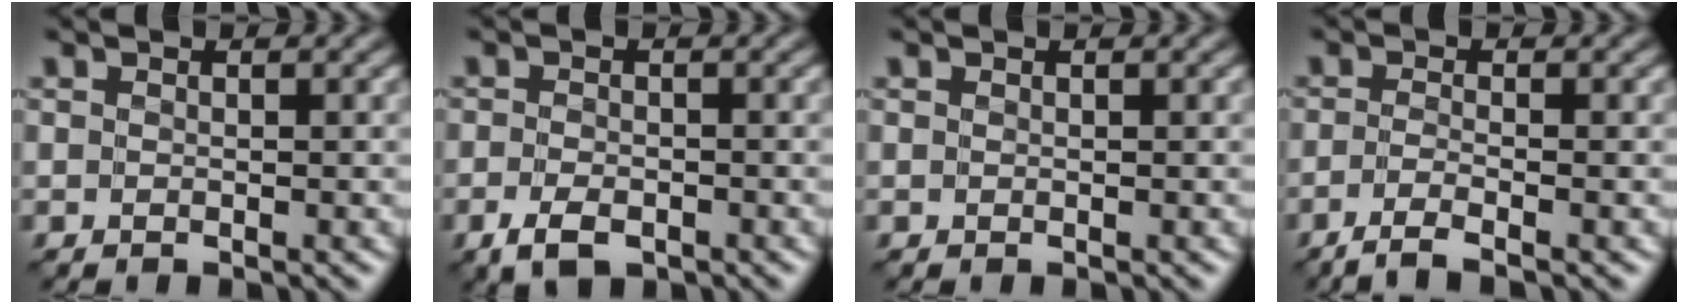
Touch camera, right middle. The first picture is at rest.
{"total": 2.7, "force": [-1.6, 1.4, 1.7], "torque": [-0.033, -0.004, -0.035]}
{"total": 0.0}
{"total": 2.5, "force": [-1.7, 0.3, 1.9], "torque": [-0.036, -0.004, -0.048]}